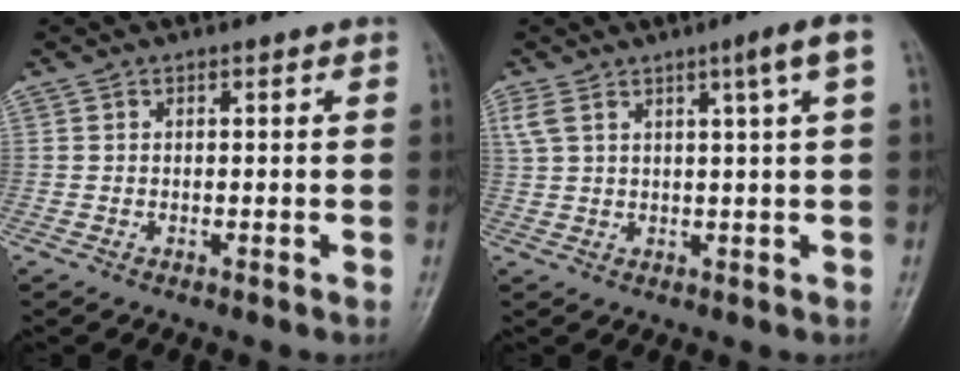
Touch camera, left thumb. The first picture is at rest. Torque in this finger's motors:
{"motor_torque": [2.33, 2.30, 1.32, -1.45, 0.11]}